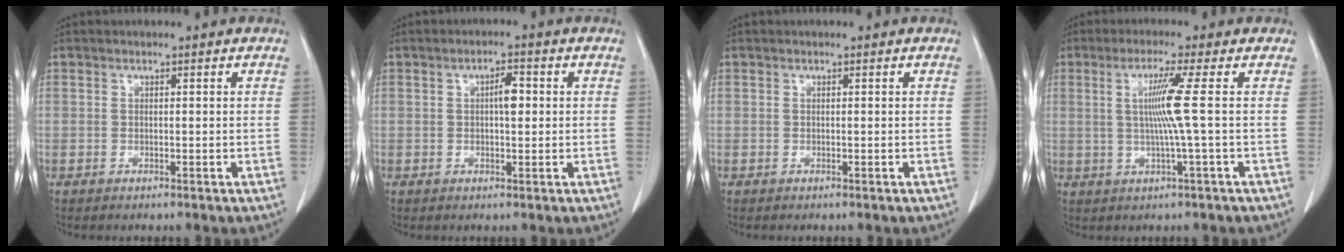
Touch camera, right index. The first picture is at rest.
{"total": 2.9, "force": [0.4, 0.9, 2.8], "torque": [-0.046, 0.004, 0.005]}
{"total": 0.0}
{"total": 6.0, "force": [0.6, -2.0, 5.6], "torque": [-0.111, -0.003, 0.014]}